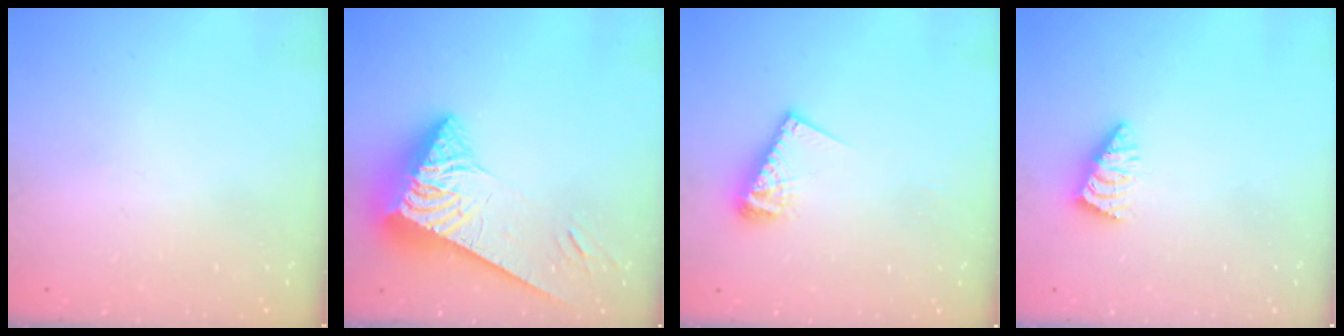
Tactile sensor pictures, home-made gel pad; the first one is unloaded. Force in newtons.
{"total": 8.3, "press": 8.2, "slide": 1.1}
{"total": 9.1, "press": 9.1, "slide": 0.9}
{"total": 2.4, "press": 2.3, "slide": 0.5}